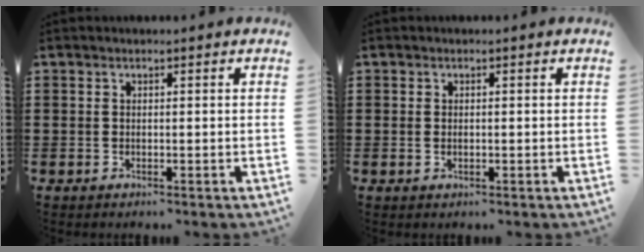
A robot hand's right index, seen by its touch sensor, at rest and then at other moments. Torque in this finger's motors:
{"motor_torque": [0.81, 1.33, -0.03, 0.00]}